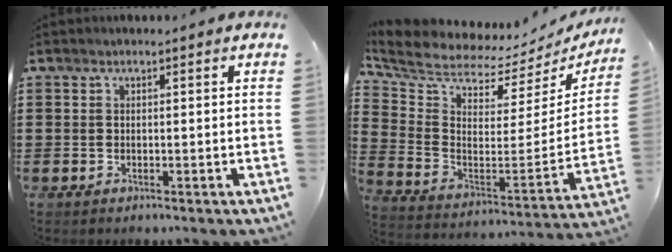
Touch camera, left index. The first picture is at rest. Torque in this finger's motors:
{"motor_torque": [2.14, 0.00, 0.54, 0.09]}